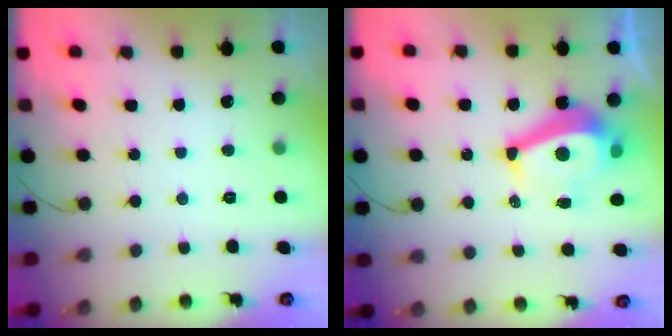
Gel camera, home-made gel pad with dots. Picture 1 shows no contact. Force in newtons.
{"total": 8.9, "press": 8.4, "slide": 2.8}